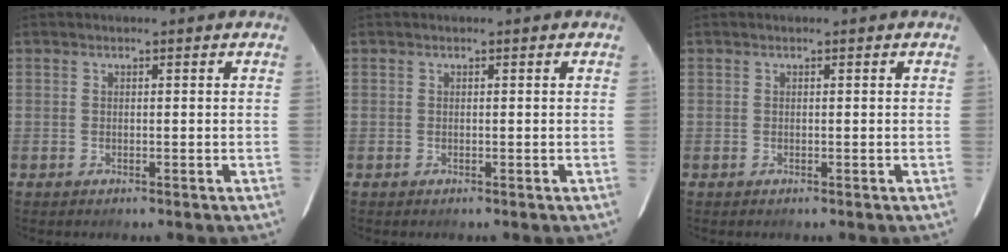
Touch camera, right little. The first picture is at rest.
{"total": 0.0}
{"total": 0.0}